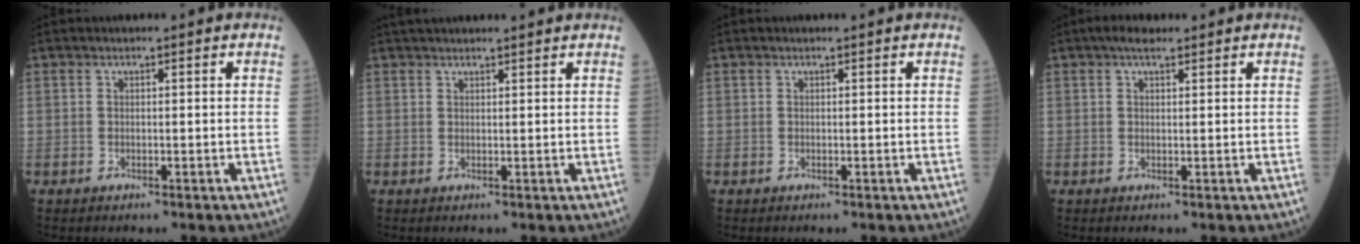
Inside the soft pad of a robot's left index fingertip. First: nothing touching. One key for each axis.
{"total": 5.8, "fx": 5.4, "fy": 0.3, "fz": 2.2, "tx": -0.028, "ty": 0.035, "tz": 0.074}
{"total": 0.0}
{"total": 2.3, "fx": 1.6, "fy": 0.9, "fz": 1.4, "tx": -0.025, "ty": 0.014, "tz": 0.023}